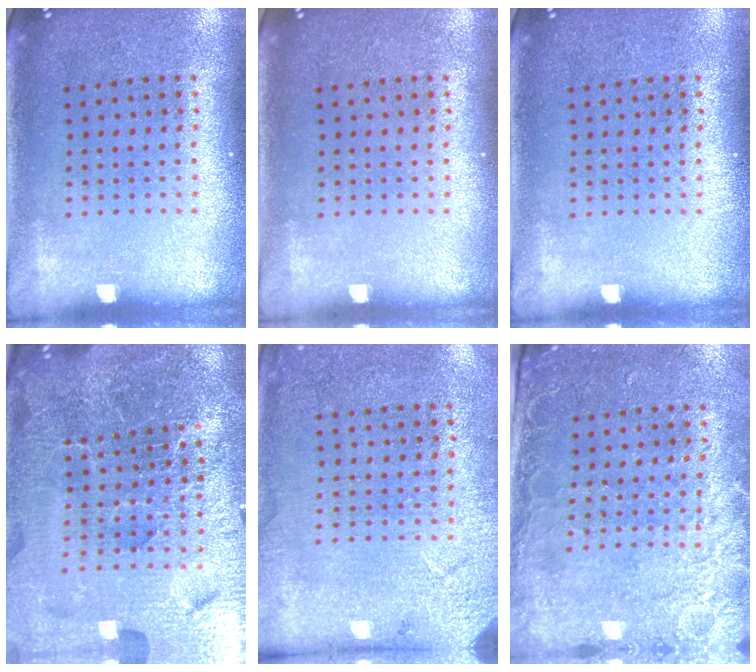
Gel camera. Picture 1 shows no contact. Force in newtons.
{"total": 0.0}
{"total": 0.0}
{"total": 6.7, "press": 5.9, "slide": 3.2}
{"total": 2.6, "press": 2.4, "slide": 0.9}
{"total": 2.5, "press": 2.1, "slide": 1.4}